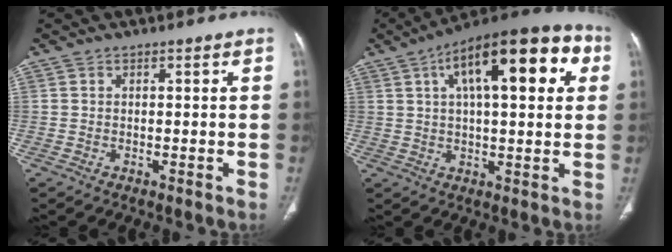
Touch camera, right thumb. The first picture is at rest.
{"total": 21.3, "force": [7.0, 8.2, 18.4], "torque": [-0.252, 0.024, 0.099]}